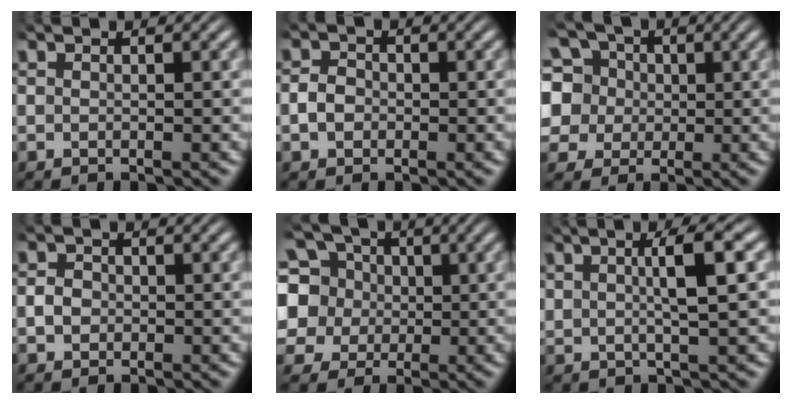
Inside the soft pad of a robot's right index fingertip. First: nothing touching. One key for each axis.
{"total": 1.4, "fx": -0.6, "fy": 1.1, "fz": 0.7, "tx": -0.018, "ty": -0.005, "tz": -0.009}
{"total": 11.9, "fx": 1.3, "fy": 10.7, "fz": 5.0, "tx": -0.130, "ty": -0.036, "tz": 0.023}
{"total": 1.0, "fx": -0.4, "fy": 0.8, "fz": 0.3, "tx": -0.012, "ty": -0.005, "tz": -0.005}
{"total": 13.4, "fx": 1.9, "fy": 11.8, "fz": 6.0, "tx": -0.143, "ty": -0.035, "tz": 0.029}
{"total": 3.6, "fx": 1.5, "fy": 0.2, "fz": 3.2, "tx": -0.047, "ty": 0.009, "tz": 0.027}